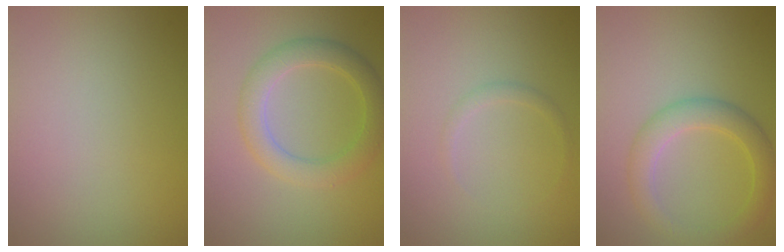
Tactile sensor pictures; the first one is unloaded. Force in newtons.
{"total": 3.8, "press": 3.8, "slide": 0.1}
{"total": 0.8, "press": 0.8, "slide": 0.0}
{"total": 3.5, "press": 3.5, "slide": 0.1}